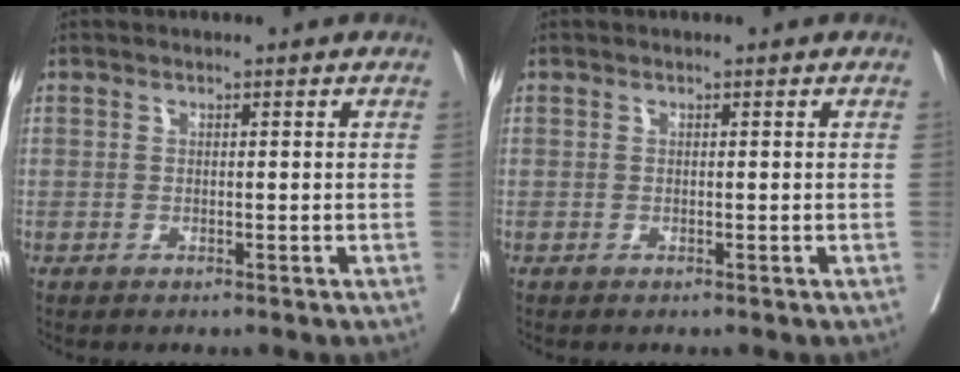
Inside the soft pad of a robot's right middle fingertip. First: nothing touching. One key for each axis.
{"total": 0.0}